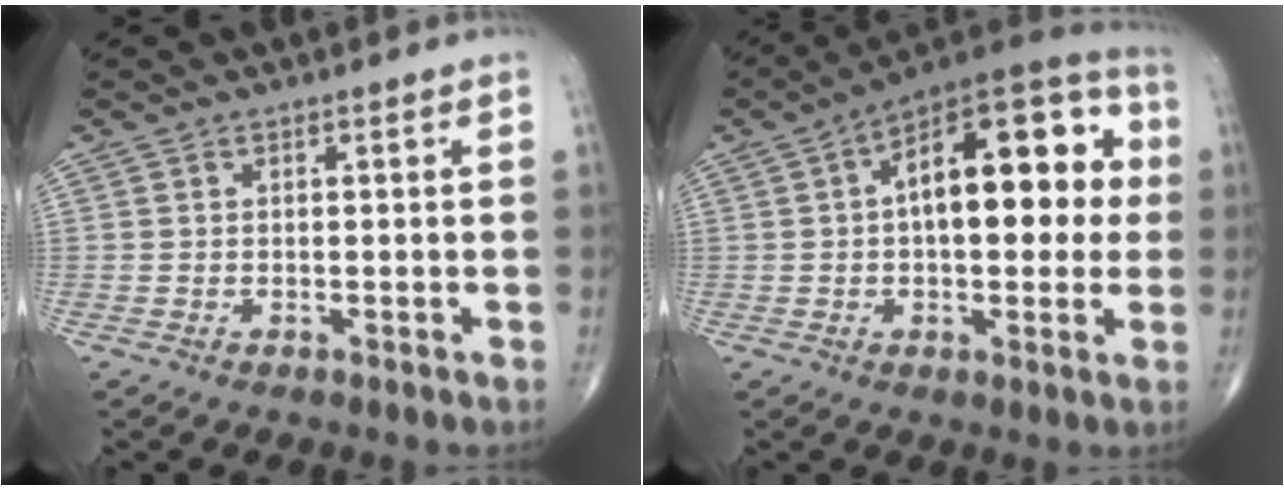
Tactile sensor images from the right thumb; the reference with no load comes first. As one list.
[{"total": 21.6, "force": [3.0, 10.3, 18.8], "torque": [-0.238, 0.033, 0.030]}]